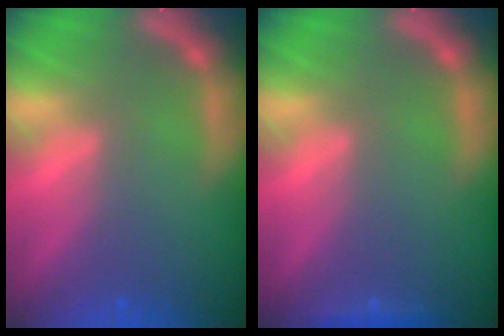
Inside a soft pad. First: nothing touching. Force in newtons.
{"total": 0.9}